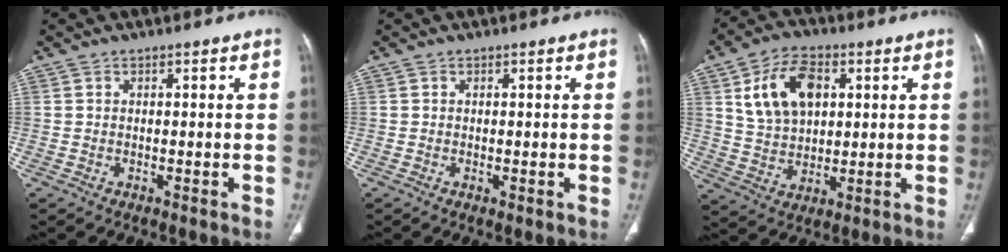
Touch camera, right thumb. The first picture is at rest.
{"total": 0.8, "force": [0.0, 0.2, 0.7], "torque": [-0.015, -0.005, 0.002]}
{"total": 12.8, "force": [4.1, 8.2, 8.8], "torque": [-0.138, -0.004, 0.081]}